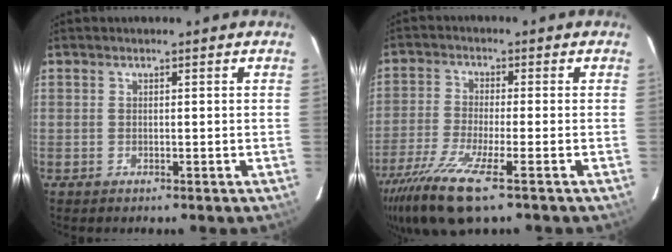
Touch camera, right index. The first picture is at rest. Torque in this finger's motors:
{"motor_torque": [1.43, -0.71, 0.69, 0.16]}